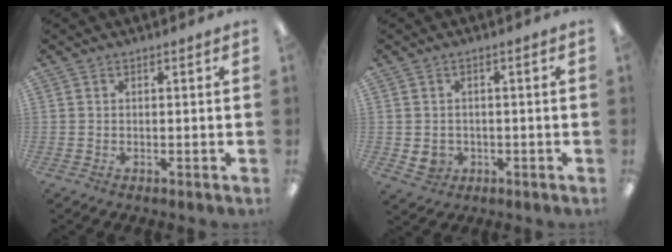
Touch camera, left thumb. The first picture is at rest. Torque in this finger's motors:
{"motor_torque": [-0.16, 0.18, -0.18, -0.05, 0.00]}